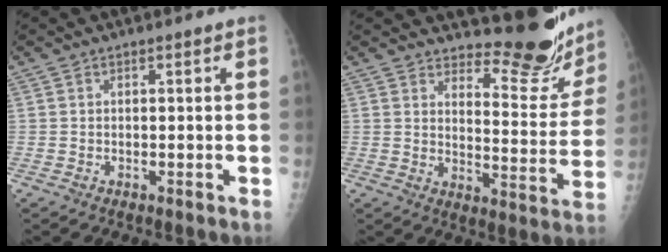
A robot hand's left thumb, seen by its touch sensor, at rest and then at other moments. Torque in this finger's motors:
{"motor_torque": [0.10, -0.02, -0.27, -0.43, 0.07]}